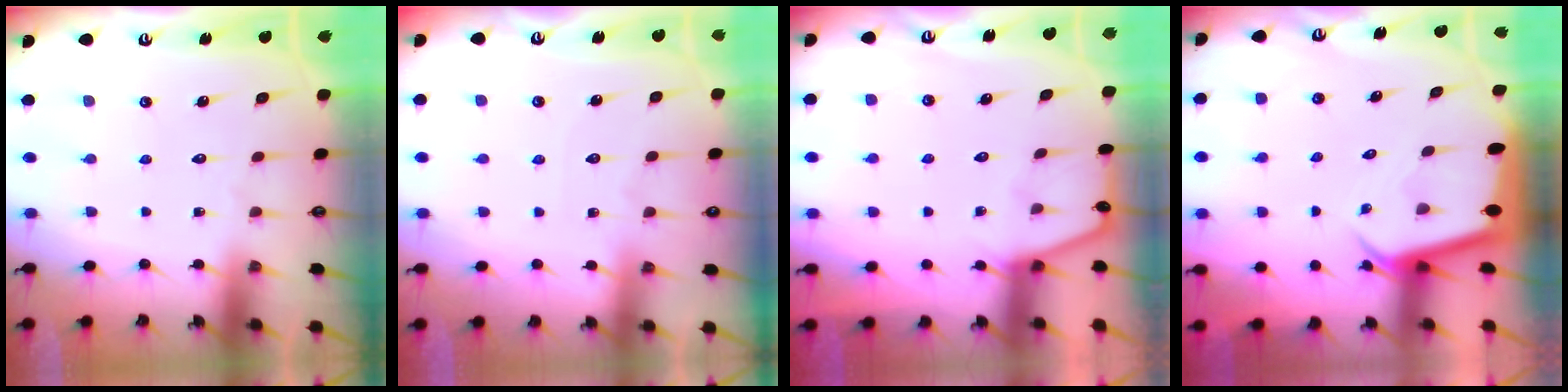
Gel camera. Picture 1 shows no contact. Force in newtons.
{"total": 2.4, "press": 2.4, "slide": 0.4}
{"total": 2.7, "press": 2.7, "slide": 0.4}
{"total": 2.8, "press": 2.7, "slide": 0.3}